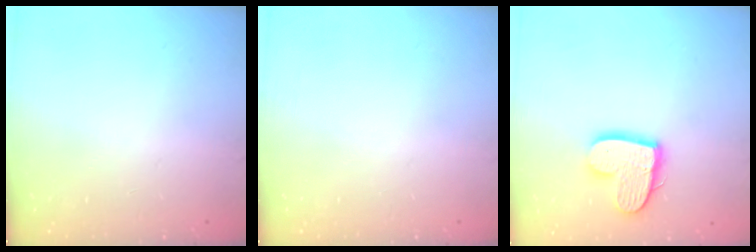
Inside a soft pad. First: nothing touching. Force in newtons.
{"total": 0.0}
{"total": 12.5, "press": 12.4, "slide": 1.1}